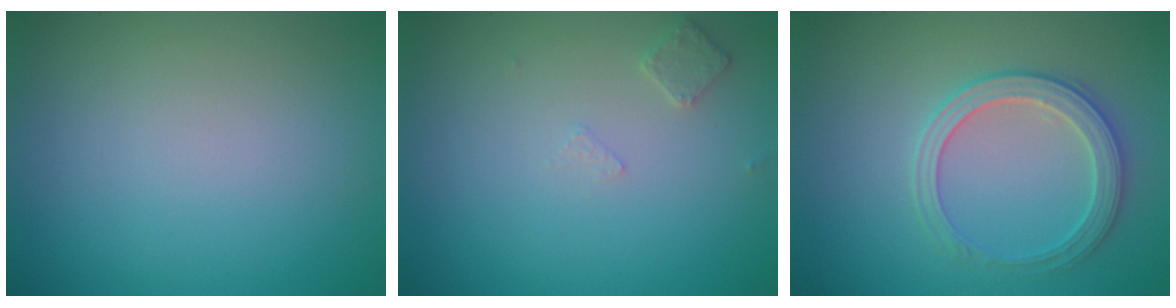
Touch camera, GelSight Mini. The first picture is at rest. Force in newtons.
{"total": 1.2, "press": 1.1, "slide": 0.3}
{"total": 3.3, "press": 3.2, "slide": 0.4}